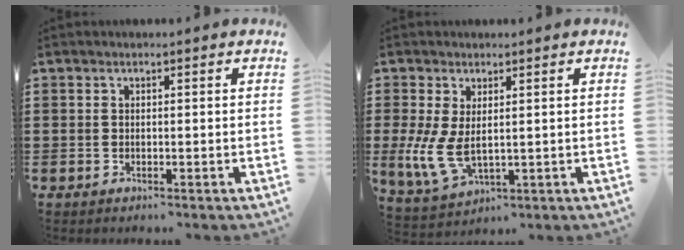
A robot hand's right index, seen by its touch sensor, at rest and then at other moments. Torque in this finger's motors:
{"motor_torque": [1.86, 0.28, 0.77, 0.21]}